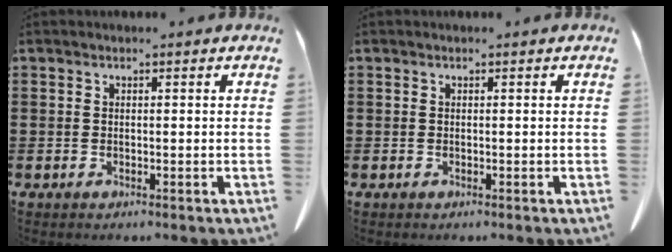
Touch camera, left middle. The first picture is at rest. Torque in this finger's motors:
{"motor_torque": [-0.11, 0.05, 0.05, -0.01]}